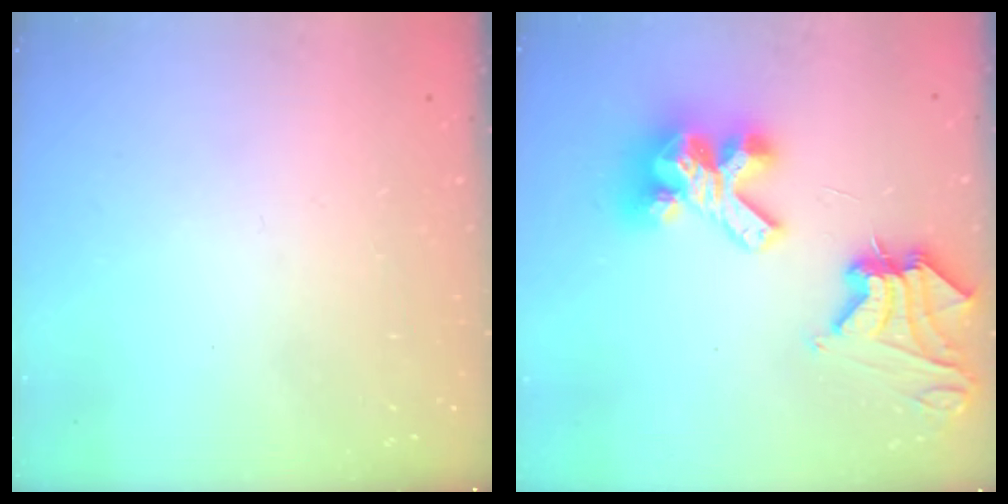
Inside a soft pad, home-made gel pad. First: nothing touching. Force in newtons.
{"total": 14.5, "press": 14.3, "slide": 1.8}